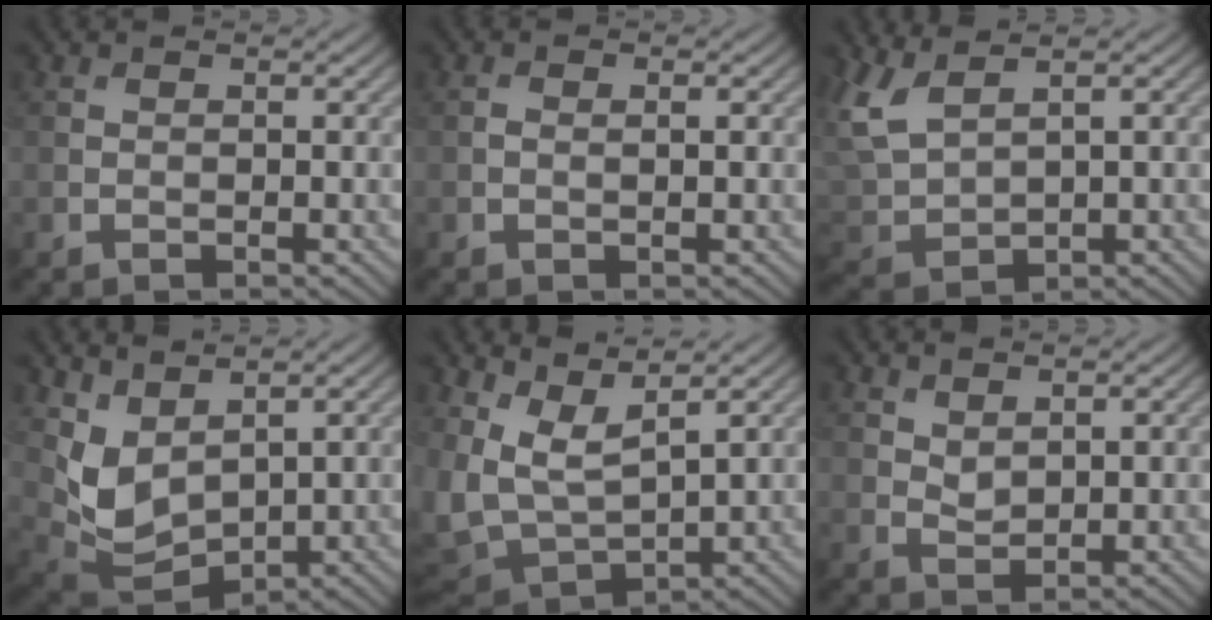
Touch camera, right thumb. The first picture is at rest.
{"total": 0.9, "force": [0.0, 0.3, 0.9], "torque": [-0.018, 0.000, 0.000]}
{"total": 5.5, "force": [3.6, 2.1, 3.6], "torque": [-0.110, 0.002, 0.075]}
{"total": 6.2, "force": [2.6, 3.8, 4.1], "torque": [-0.105, -0.013, 0.060]}
{"total": 7.5, "force": [4.2, 3.0, 5.3], "torque": [-0.136, 0.000, 0.081]}
{"total": 1.6, "force": [1.2, 0.8, 0.8], "torque": [-0.022, -0.003, 0.027]}